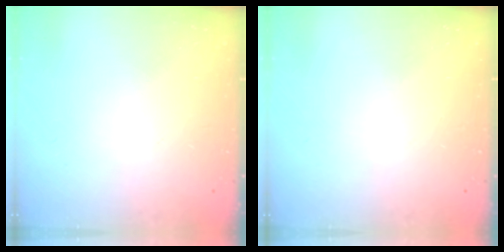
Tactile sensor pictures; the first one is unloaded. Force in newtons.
{"total": 0.0}